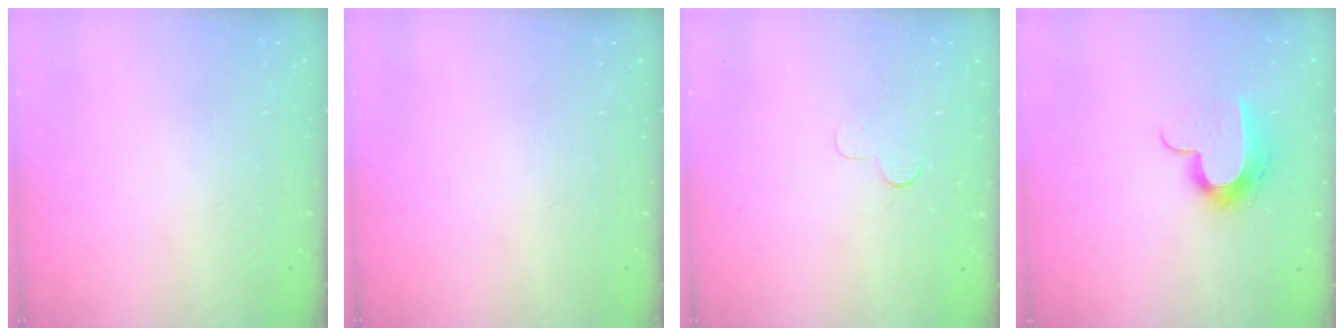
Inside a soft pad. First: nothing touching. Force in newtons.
{"total": 0.0}
{"total": 3.8, "press": 3.7, "slide": 0.3}
{"total": 10.6, "press": 10.5, "slide": 0.8}